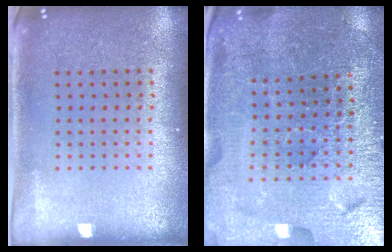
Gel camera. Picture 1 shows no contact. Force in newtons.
{"total": 3.9, "press": 3.8, "slide": 0.7}